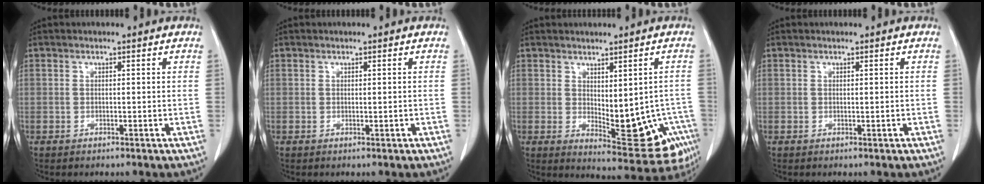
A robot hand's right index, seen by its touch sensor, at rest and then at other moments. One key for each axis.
{"total": 0.0}
{"total": 11.4, "fx": -2.7, "fy": 5.0, "fz": 9.9, "tx": -0.101, "ty": -0.006, "tz": -0.022}
{"total": 0.0}